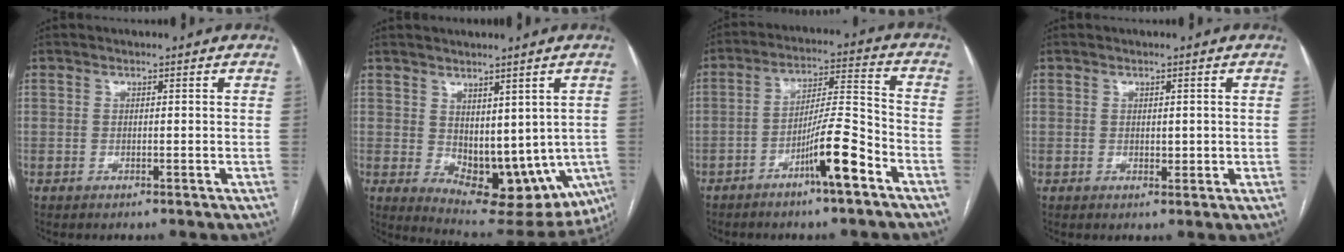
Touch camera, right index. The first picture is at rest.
{"total": 13.5, "force": [-1.2, 8.0, 10.8], "torque": [-0.135, -0.012, 0.004]}
{"total": 9.9, "force": [-5.4, 0.4, 8.3], "torque": [-0.144, 0.007, -0.091]}
{"total": 1.5, "force": [0.3, 1.0, 1.1], "torque": [-0.011, -0.002, 0.009]}